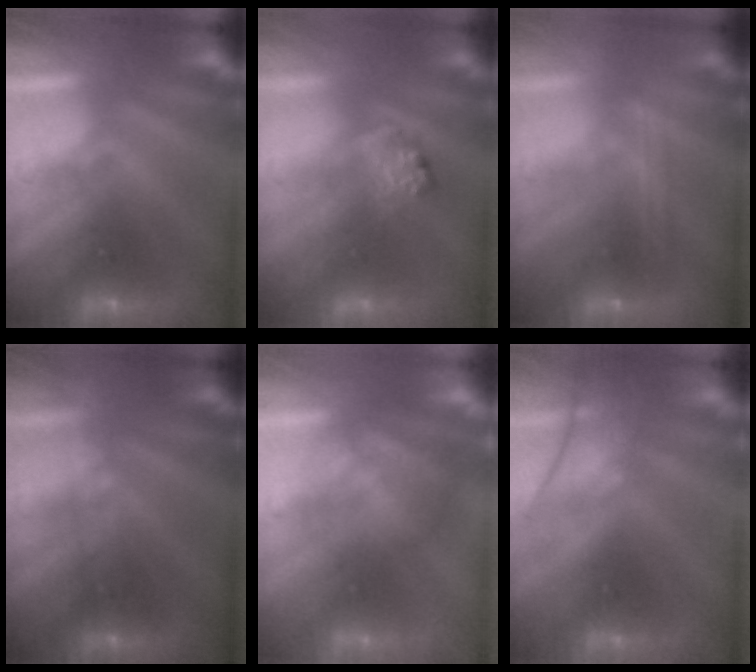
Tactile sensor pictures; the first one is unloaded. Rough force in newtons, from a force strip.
{"total": 2.3}
{"total": 2.4}
{"total": 2.9}
{"total": 3.9}
{"total": 2.9}